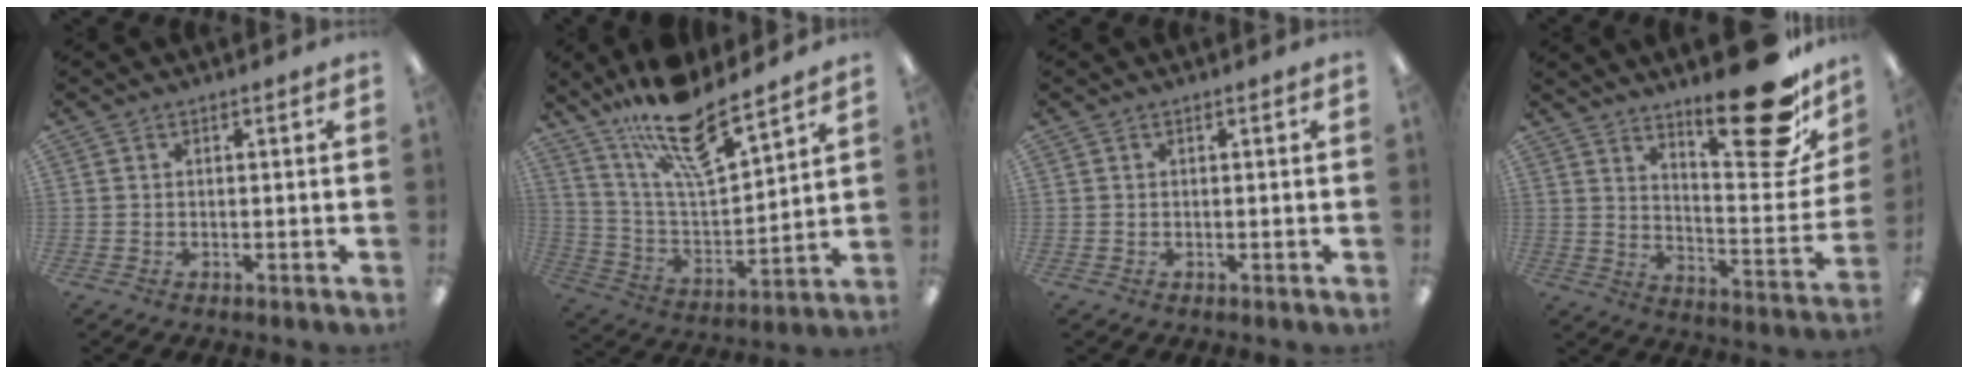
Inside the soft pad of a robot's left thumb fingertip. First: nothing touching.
{"total": 17.5, "force": [13.5, 5.2, 9.9], "torque": [-0.179, -0.085, 0.231]}
{"total": 0.0}
{"total": 23.5, "force": [16.4, 7.3, 15.1], "torque": [-0.184, -0.125, 0.261]}